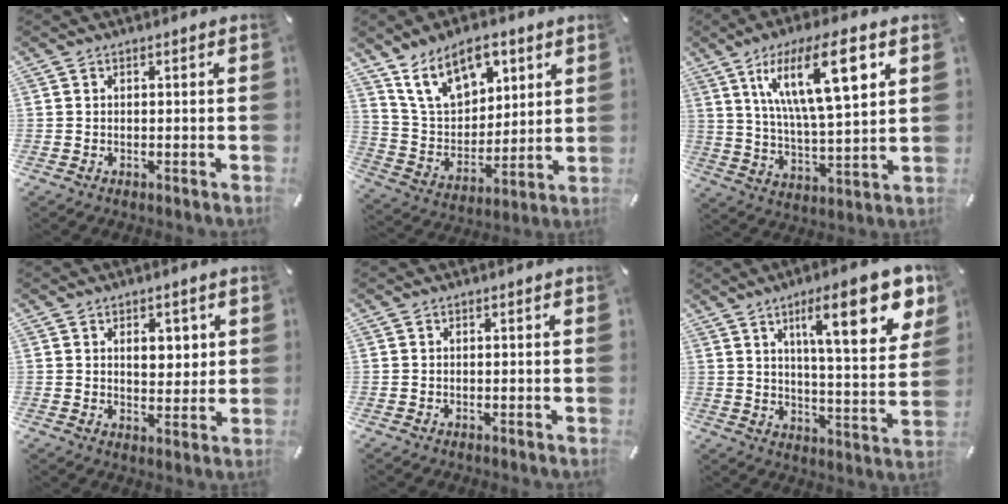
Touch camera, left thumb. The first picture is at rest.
{"total": 14.7, "force": [8.8, 9.2, 7.3], "torque": [-0.135, -0.034, 0.167]}
{"total": 18.1, "force": [8.7, 5.7, 14.9], "torque": [-0.275, -0.016, 0.134]}
{"total": 5.5, "force": [2.1, 3.6, 3.6], "torque": [-0.033, -0.010, 0.026]}
{"total": 0.0}
{"total": 19.7, "force": [9.5, 5.6, 16.3], "torque": [-0.233, -0.042, 0.136]}